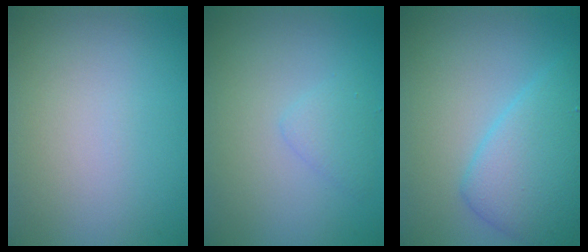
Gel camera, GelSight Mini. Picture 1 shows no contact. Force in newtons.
{"total": 1.4, "press": 1.4, "slide": 0.1}
{"total": 5.4, "press": 5.4, "slide": 0.2}